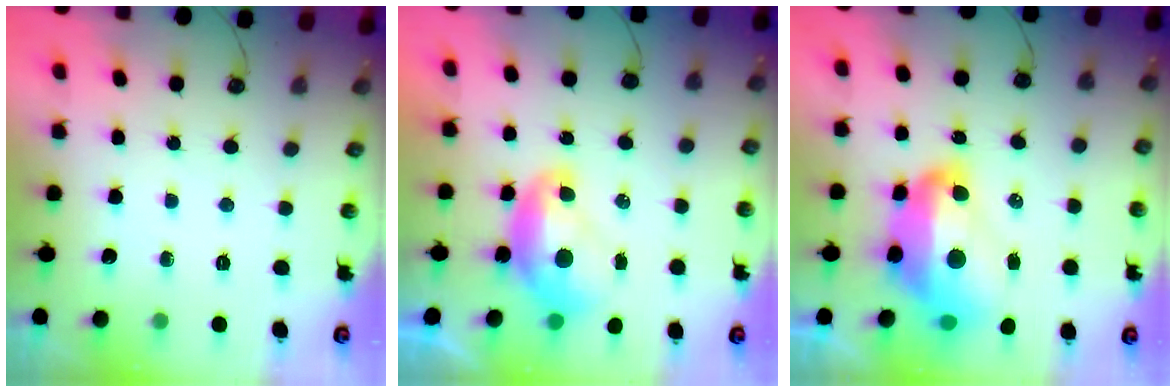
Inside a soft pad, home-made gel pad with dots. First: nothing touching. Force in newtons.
{"total": 2.6, "press": 2.5, "slide": 0.7}
{"total": 12.2, "press": 12.1, "slide": 1.3}